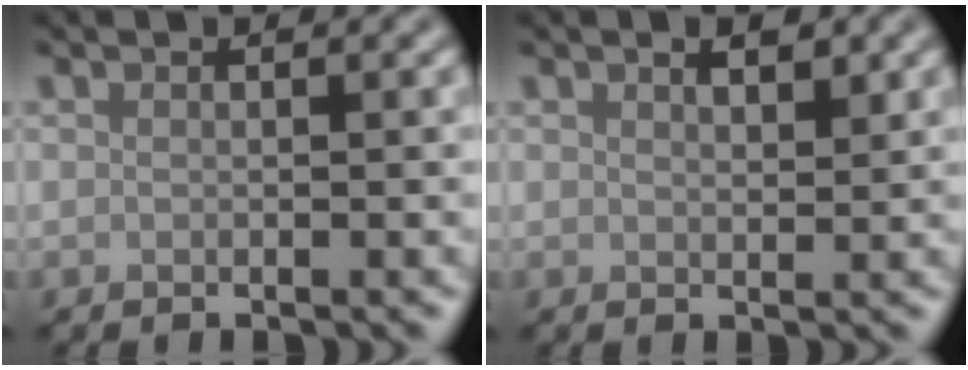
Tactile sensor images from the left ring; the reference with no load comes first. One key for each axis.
{"total": 1.7, "fx": 1.1, "fy": 0.6, "fz": 1.2, "tx": -0.017, "ty": 0.000, "tz": 0.021}